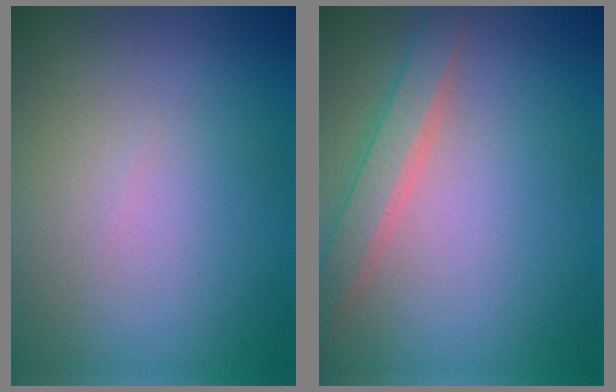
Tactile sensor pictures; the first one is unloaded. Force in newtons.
{"total": 2.9, "press": 2.9, "slide": 0.2}